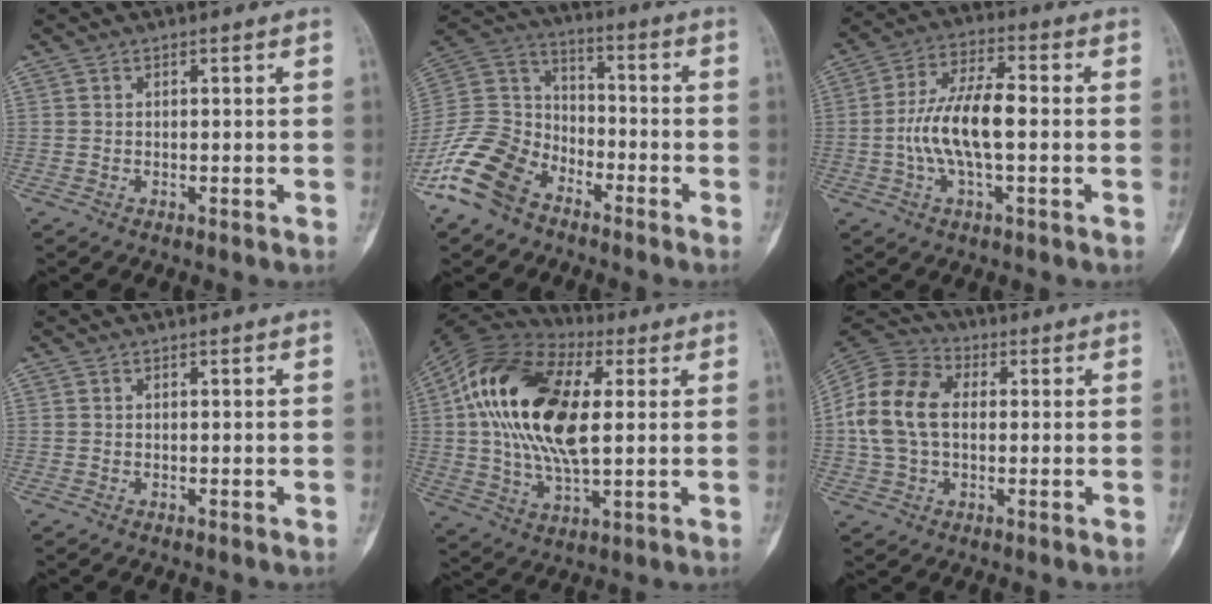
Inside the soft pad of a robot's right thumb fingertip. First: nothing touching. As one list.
[{"total": 15.2, "force": [-9.6, 9.5, 6.8], "torque": [-0.132, 0.064, -0.195]}, {"total": 11.7, "force": [-1.1, 4.3, 10.8], "torque": [-0.219, 0.027, -0.025]}, {"total": 0.0}, {"total": 22.6, "force": [4.0, 11.2, 19.2], "torque": [-0.375, 0.004, 0.059]}, {"total": 14.4, "force": [0.9, 9.7, 10.6], "torque": [-0.214, 0.030, 0.011]}]